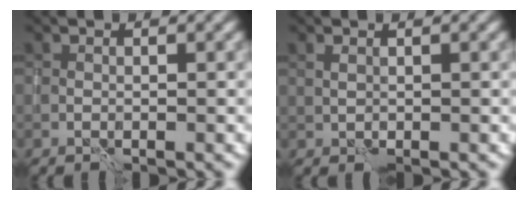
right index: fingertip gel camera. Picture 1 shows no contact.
{"total": 0.5, "force": [0.3, 0.2, 0.4], "torque": [-0.007, 0.000, 0.008]}